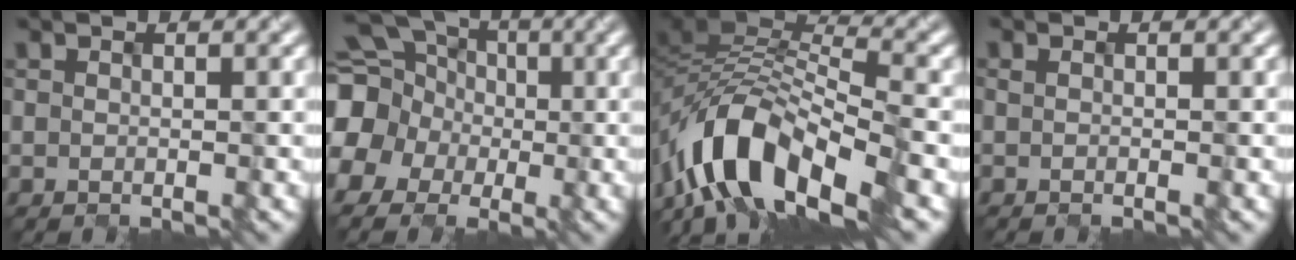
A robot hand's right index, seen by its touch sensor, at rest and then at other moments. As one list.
[{"total": 14.3, "force": [0.8, 13.4, 5.0], "torque": [-0.168, 0.011, -0.001]}, {"total": 11.6, "force": [-8.7, 4.0, 6.5], "torque": [-0.124, -0.004, -0.150]}, {"total": 1.0, "force": [-0.7, -0.5, -0.5], "torque": [-0.003, -0.008, 0.001]}]